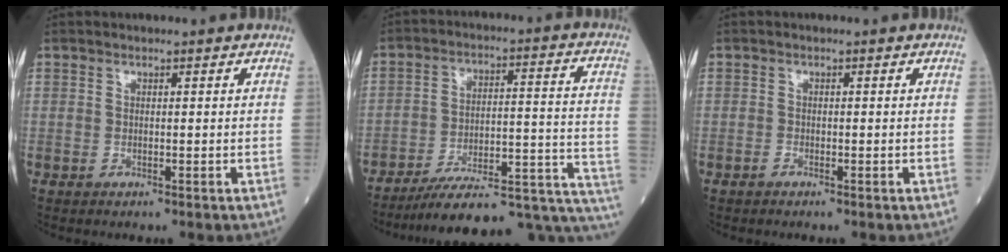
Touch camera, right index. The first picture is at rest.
{"total": 24.3, "force": [-21.5, 2.9, 10.9], "torque": [-0.076, 0.035, -0.298]}
{"total": 0.5, "force": [-0.5, 0.2, 0.1], "torque": [-0.001, 0.000, -0.010]}